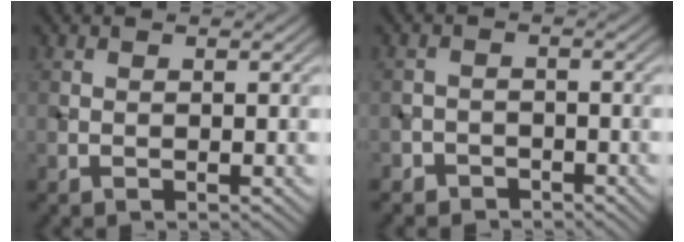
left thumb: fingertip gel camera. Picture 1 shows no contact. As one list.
[{"total": 2.1, "force": [-1.7, 1.3, 0.1], "torque": [0.008, 0.003, -0.037]}]